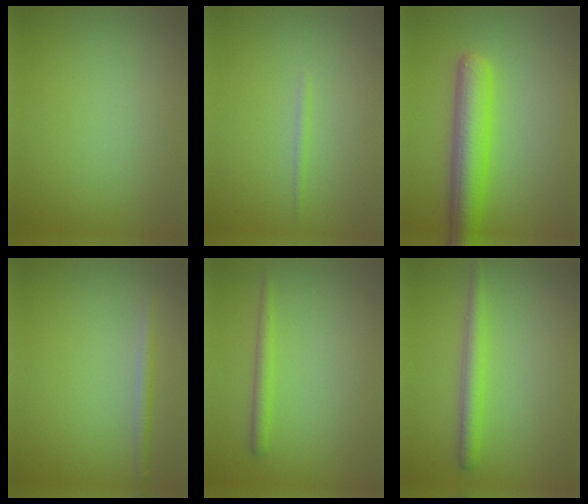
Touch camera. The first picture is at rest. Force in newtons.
{"total": 0.6, "press": 0.6, "slide": 0.1}
{"total": 5.5, "press": 5.5, "slide": 0.1}
{"total": 1.1, "press": 1.1, "slide": 0.0}
{"total": 1.4, "press": 1.4, "slide": 0.1}
{"total": 2.3, "press": 2.3, "slide": 0.1}